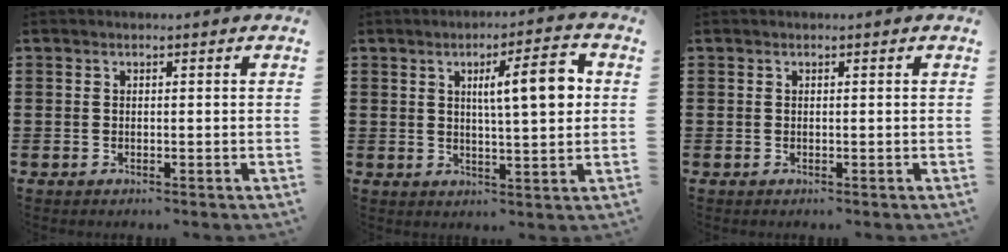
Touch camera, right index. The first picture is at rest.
{"total": 8.4, "force": [2.0, 1.5, 8.0], "torque": [-0.130, -0.005, 0.025]}
{"total": 0.0}